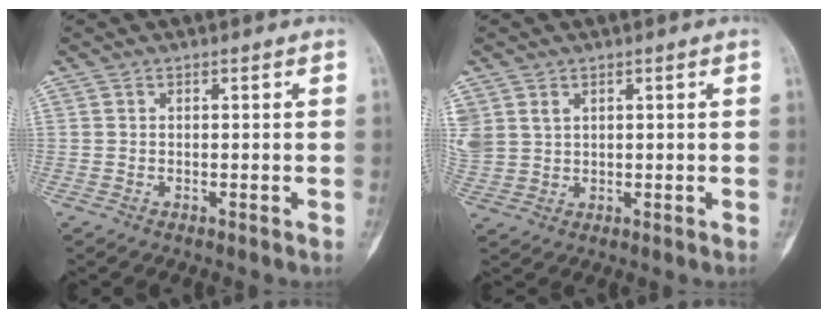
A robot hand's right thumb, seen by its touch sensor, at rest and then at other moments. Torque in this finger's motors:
{"motor_torque": [-0.05, 1.10, 1.15, 0.49, 0.39]}